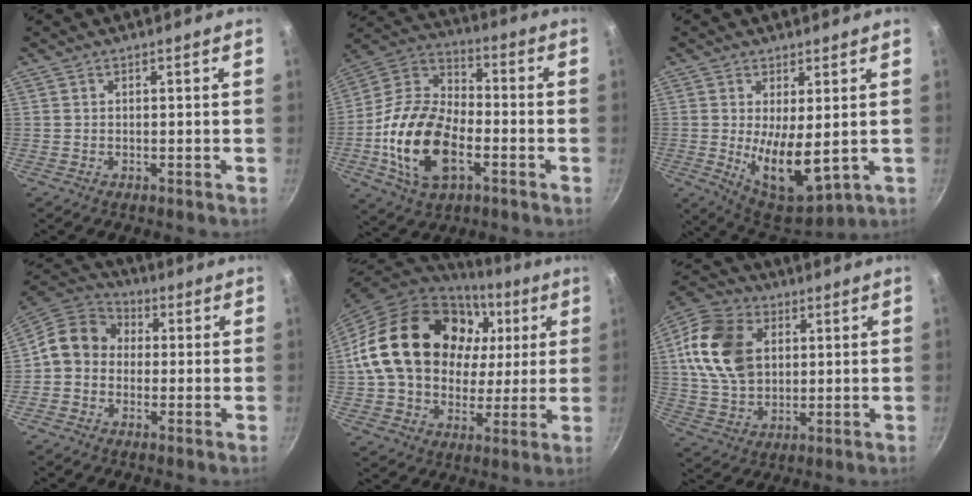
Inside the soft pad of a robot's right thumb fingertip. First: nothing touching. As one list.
[{"total": 20.1, "force": [-5.6, 11.8, 15.3], "torque": [-0.280, 0.033, -0.116]}, {"total": 11.4, "force": [-0.1, 4.8, 10.3], "torque": [-0.151, -0.029, 0.017]}, {"total": 10.0, "force": [-0.2, 8.7, 5.0], "torque": [-0.059, 0.032, -0.032]}, {"total": 27.1, "force": [6.5, 20.4, 16.7], "torque": [-0.267, 0.022, 0.118]}, {"total": 16.5, "force": [3.5, 12.0, 10.8], "torque": [-0.184, 0.000, 0.061]}]